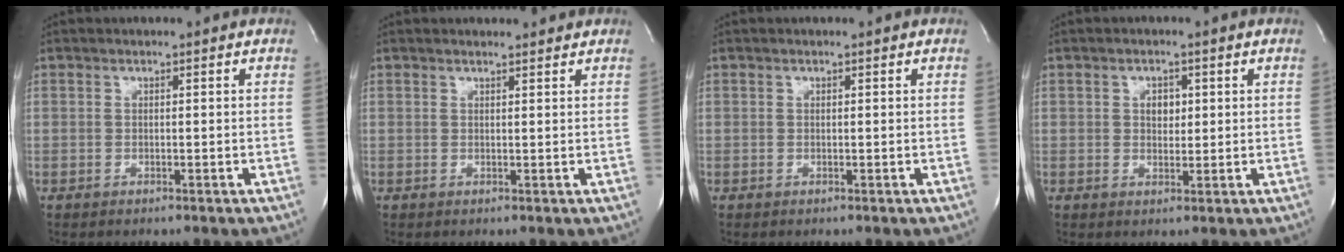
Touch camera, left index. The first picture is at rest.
{"total": 2.5, "force": [2.4, 0.4, 0.5], "torque": [-0.016, 0.005, 0.030]}
{"total": 0.0}
{"total": 2.4, "force": [0.7, 1.6, 1.7], "torque": [-0.024, 0.001, 0.011]}